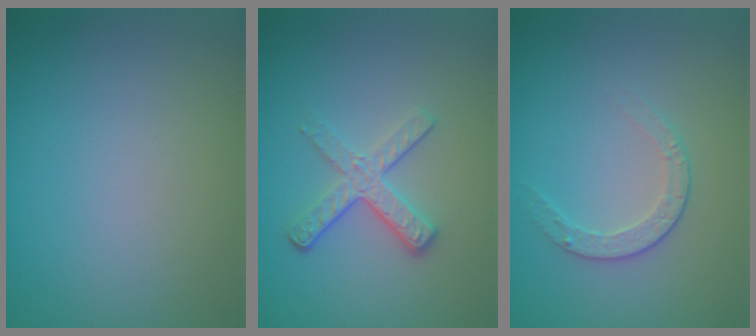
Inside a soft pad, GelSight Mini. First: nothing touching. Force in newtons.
{"total": 3.5, "press": 2.5, "slide": 2.4}
{"total": 2.1, "press": 1.4, "slide": 1.5}